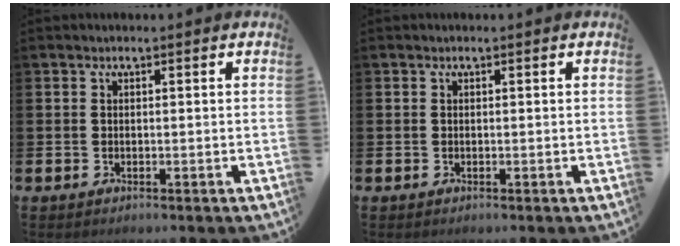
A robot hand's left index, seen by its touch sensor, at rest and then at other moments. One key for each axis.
{"total": 0.0}